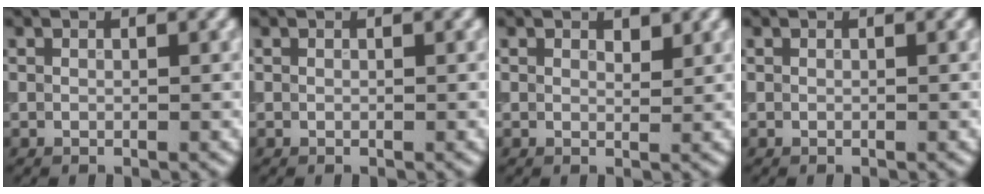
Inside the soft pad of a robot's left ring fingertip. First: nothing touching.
{"total": 0.0}
{"total": 0.9, "force": [0.7, 0.4, 0.3], "torque": [-0.004, -0.001, 0.013]}
{"total": 0.0}